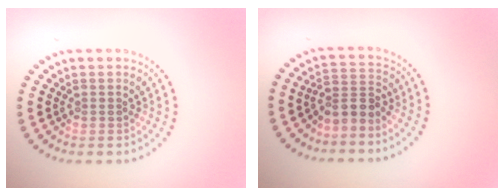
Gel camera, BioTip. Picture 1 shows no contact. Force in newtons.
{"total": 2.5, "press": 1.9, "slide": 1.7}